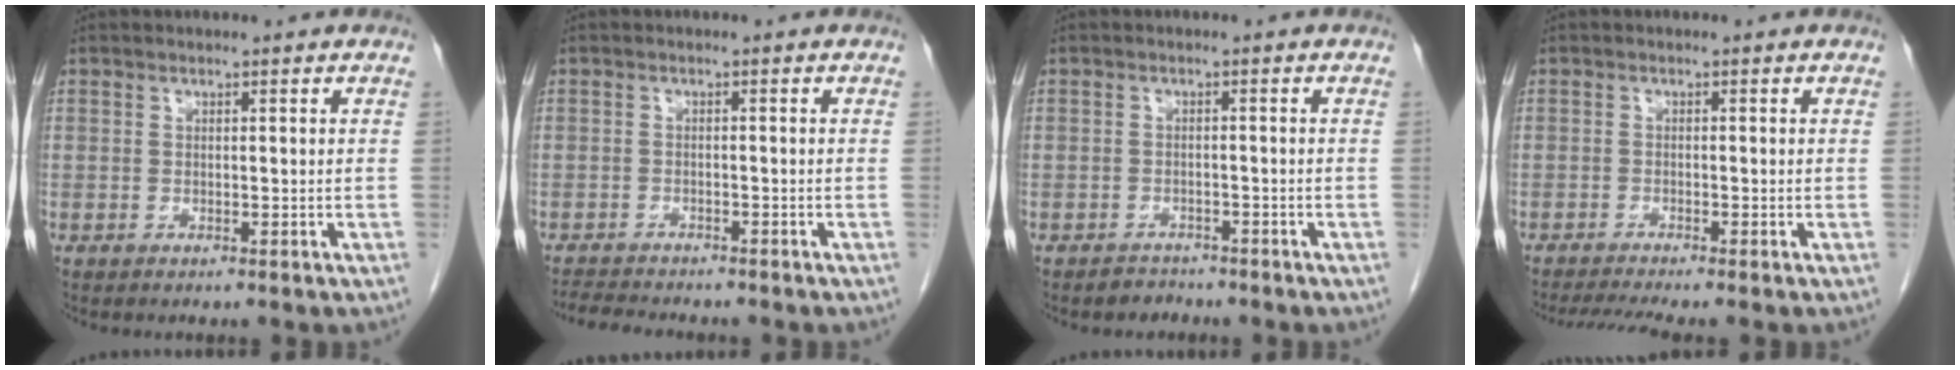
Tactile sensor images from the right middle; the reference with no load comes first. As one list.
[{"total": 5.7, "force": [-5.3, 0.8, 2.0], "torque": [-0.032, -0.011, -0.082]}, {"total": 1.9, "force": [-1.6, 1.0, -0.3], "torque": [-0.002, 0.003, -0.025]}, {"total": 4.2, "force": [-3.5, -0.7, 2.1], "torque": [-0.036, -0.013, -0.062]}]